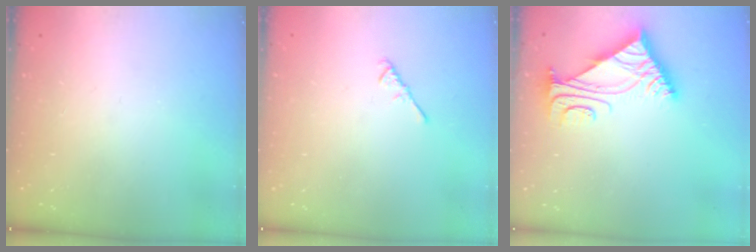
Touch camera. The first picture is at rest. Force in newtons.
{"total": 2.6, "press": 2.6, "slide": 0.6}
{"total": 5.5, "press": 5.4, "slide": 0.7}